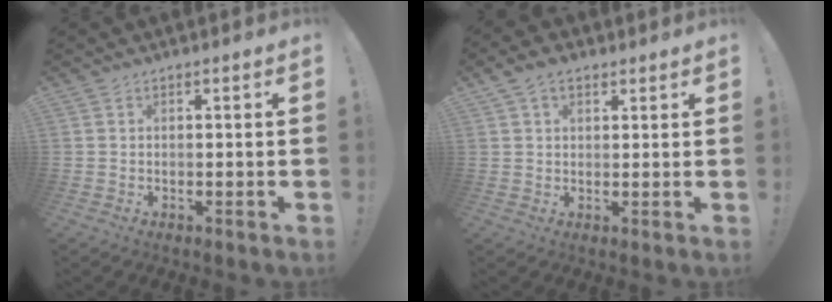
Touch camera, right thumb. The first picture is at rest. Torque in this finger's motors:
{"motor_torque": [0.49, 2.08, 0.90, 0.76, 0.06]}